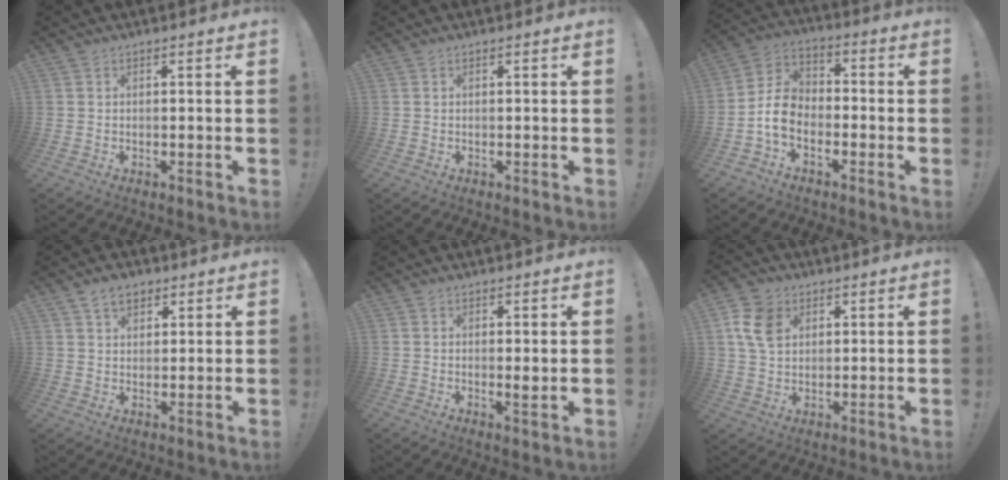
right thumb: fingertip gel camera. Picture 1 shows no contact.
{"total": 0.0}
{"total": 9.5, "force": [-4.0, 6.7, 5.4], "torque": [-0.105, 0.030, -0.067]}
{"total": 6.0, "force": [3.7, 3.8, 2.9], "torque": [-0.036, -0.011, 0.067]}
{"total": 1.9, "force": [0.4, 0.2, 1.9], "torque": [-0.011, -0.013, 0.003]}
{"total": 9.8, "force": [3.8, 7.3, 5.3], "torque": [-0.092, -0.004, 0.075]}